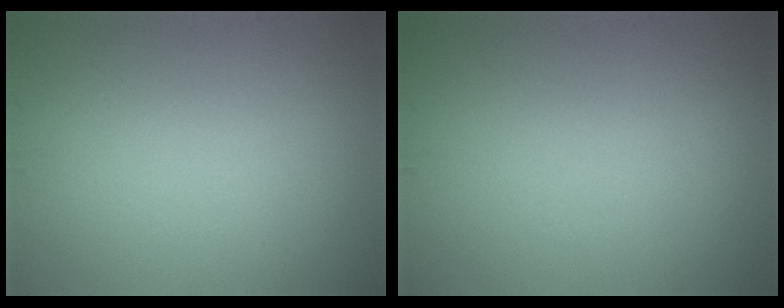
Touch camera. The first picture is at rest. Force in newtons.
{"total": 0.0}